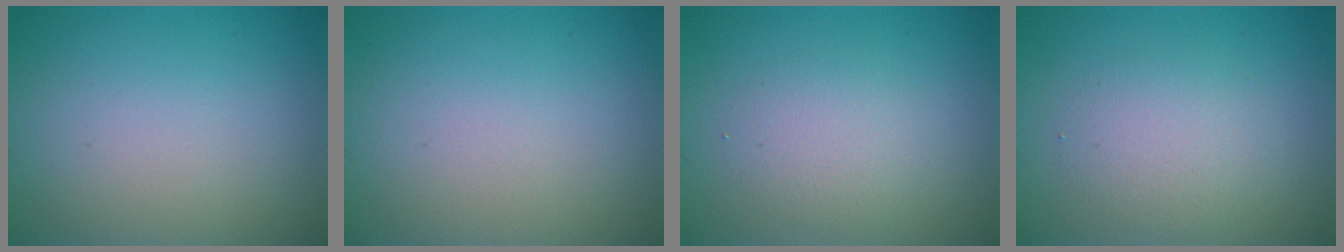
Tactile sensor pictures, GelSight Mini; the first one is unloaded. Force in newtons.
{"total": 0.0}
{"total": 2.4, "press": 2.4, "slide": 0.2}
{"total": 2.8, "press": 2.8, "slide": 0.2}